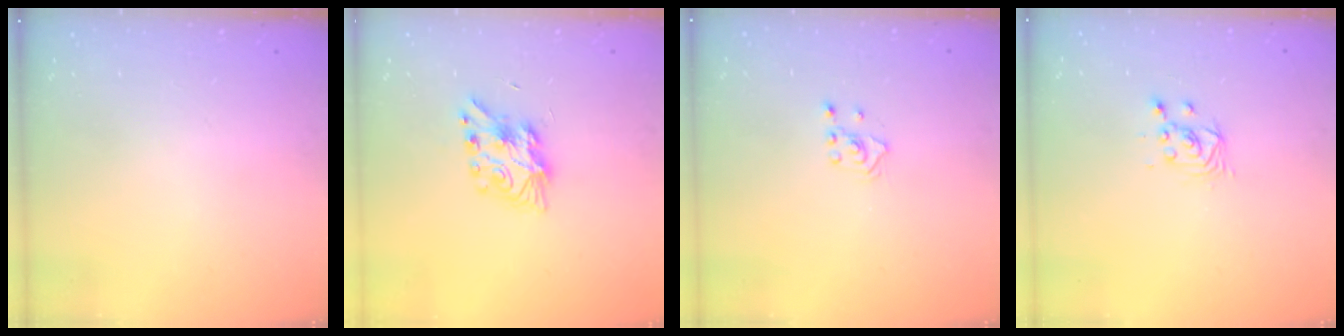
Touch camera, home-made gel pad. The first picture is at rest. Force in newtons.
{"total": 8.2, "press": 8.1, "slide": 0.3}
{"total": 2.4, "press": 2.2, "slide": 0.8}
{"total": 2.9, "press": 2.9, "slide": 0.1}